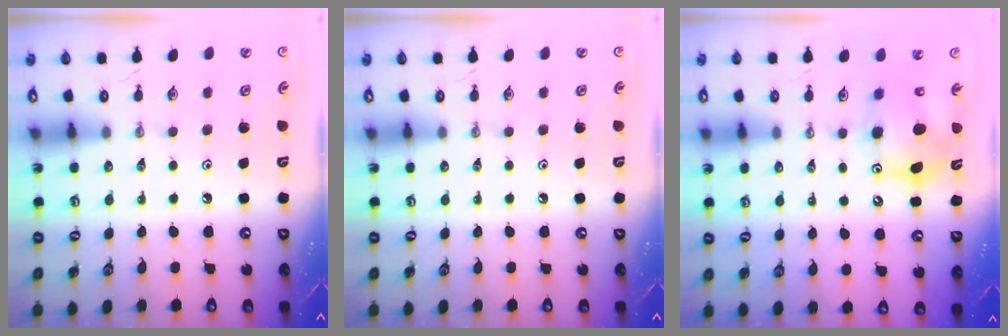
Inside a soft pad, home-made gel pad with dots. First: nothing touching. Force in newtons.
{"total": 0.0}
{"total": 9.1, "press": 9.1, "slide": 0.8}